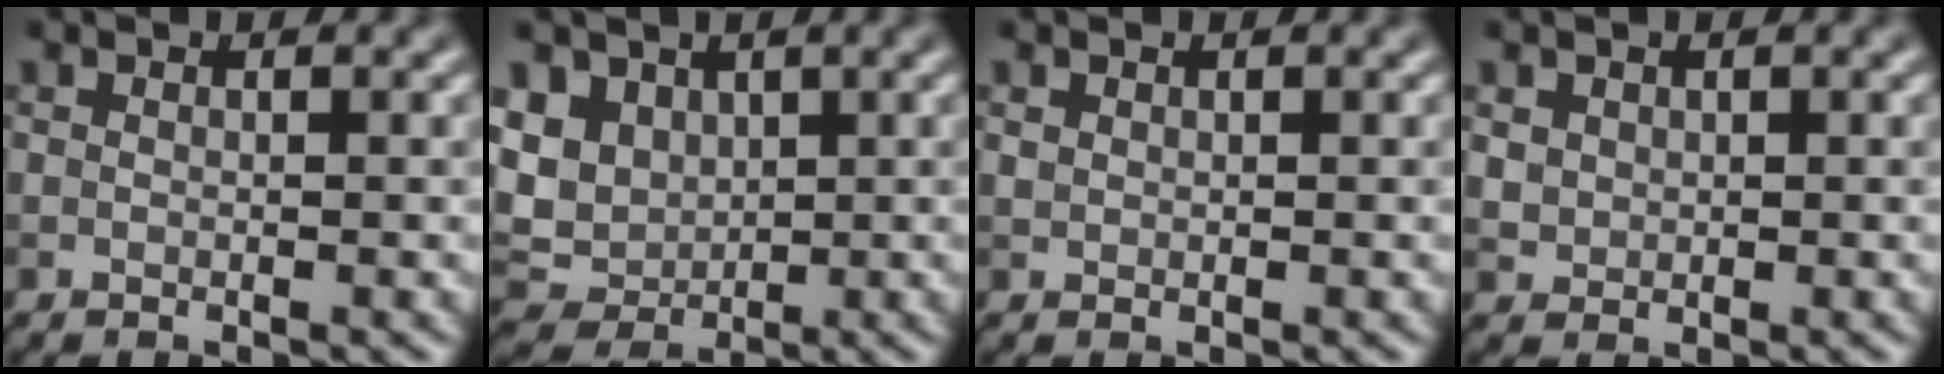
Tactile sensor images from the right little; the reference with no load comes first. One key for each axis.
{"total": 6.8, "fx": 2.1, "fy": 5.4, "fz": 3.6, "tx": -0.080, "ty": 0.018, "tz": 0.026}
{"total": 0.5, "fx": 0.3, "fy": 0.4, "fz": 0.1, "tx": -0.001, "ty": -0.002, "tz": 0.010}
{"total": 1.3, "fx": 0.5, "fy": 1.1, "fz": 0.3, "tx": -0.006, "ty": -0.005, "tz": 0.017}